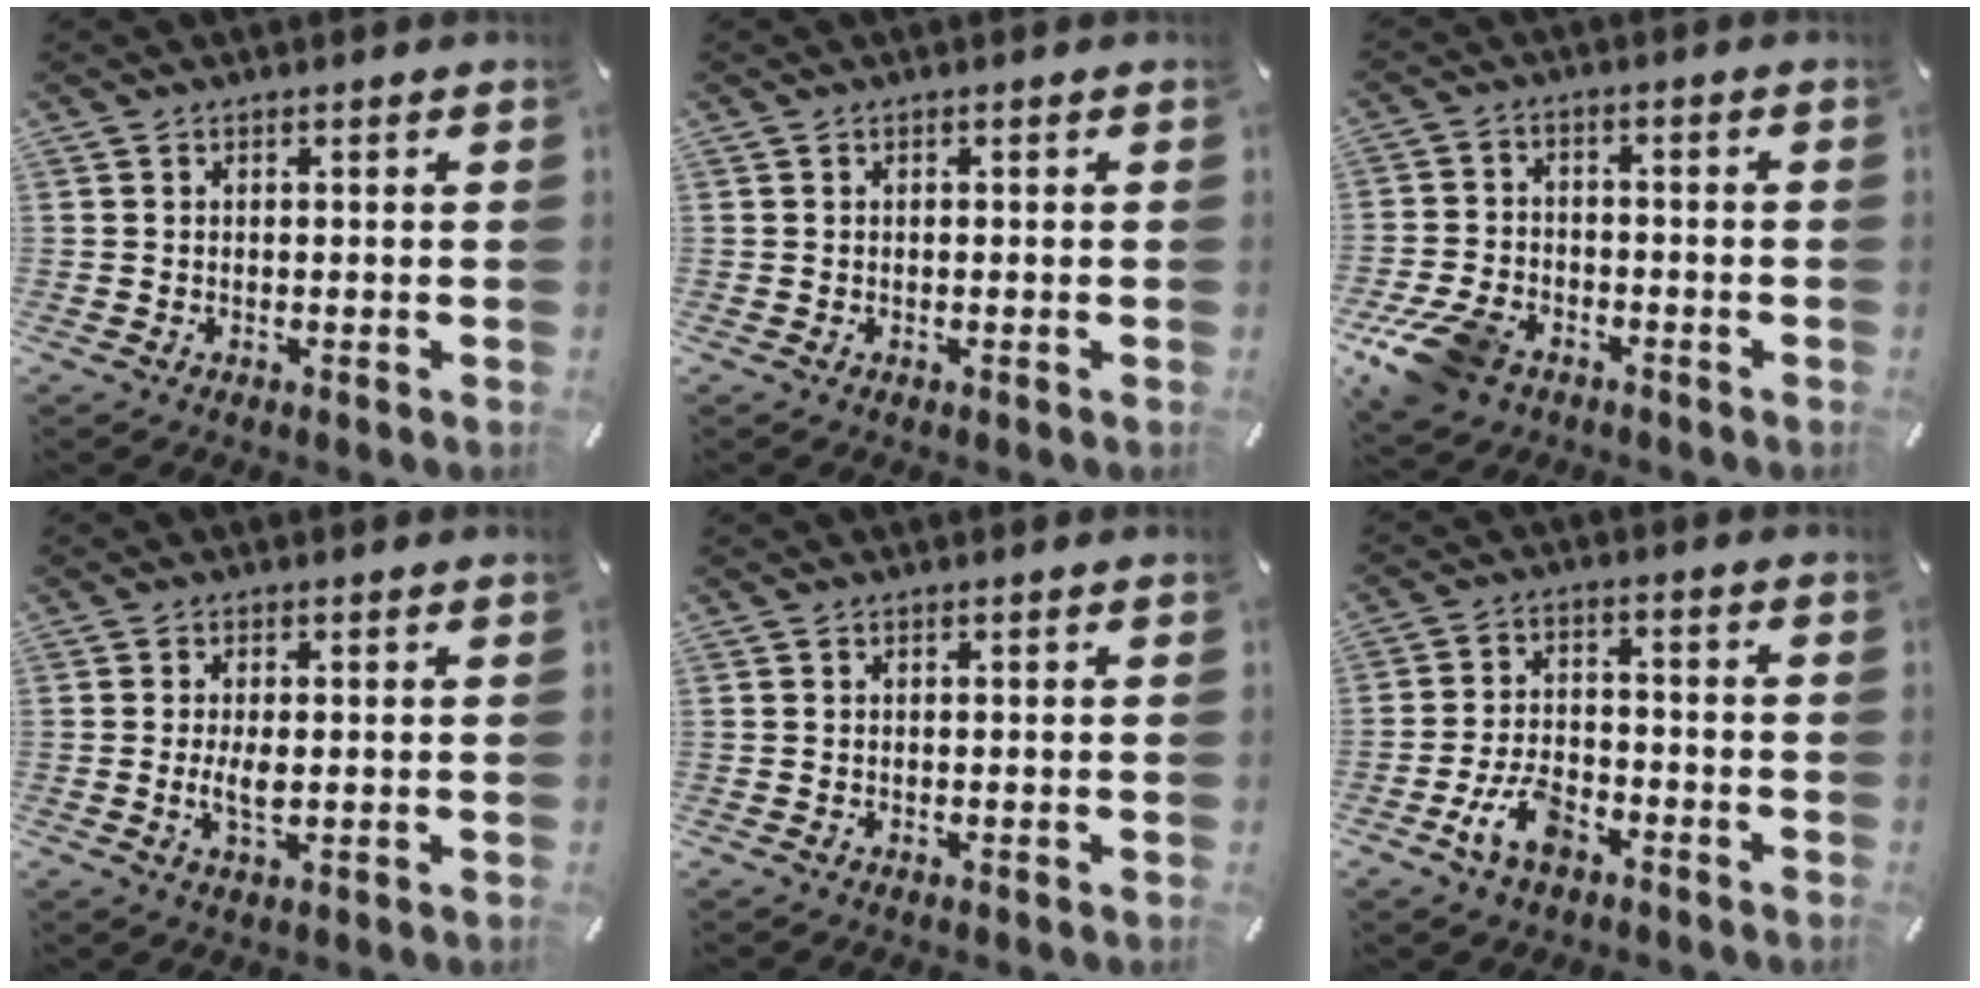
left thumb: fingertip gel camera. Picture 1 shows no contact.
{"total": 0.0}
{"total": 10.6, "force": [-6.4, 6.5, 5.4], "torque": [-0.119, 0.030, -0.120]}
{"total": 3.9, "force": [-0.2, 1.6, 3.6], "torque": [-0.081, -0.006, -0.006]}
{"total": 0.0}
{"total": 9.0, "force": [-4.9, 5.0, 5.7], "torque": [-0.122, 0.016, -0.091]}